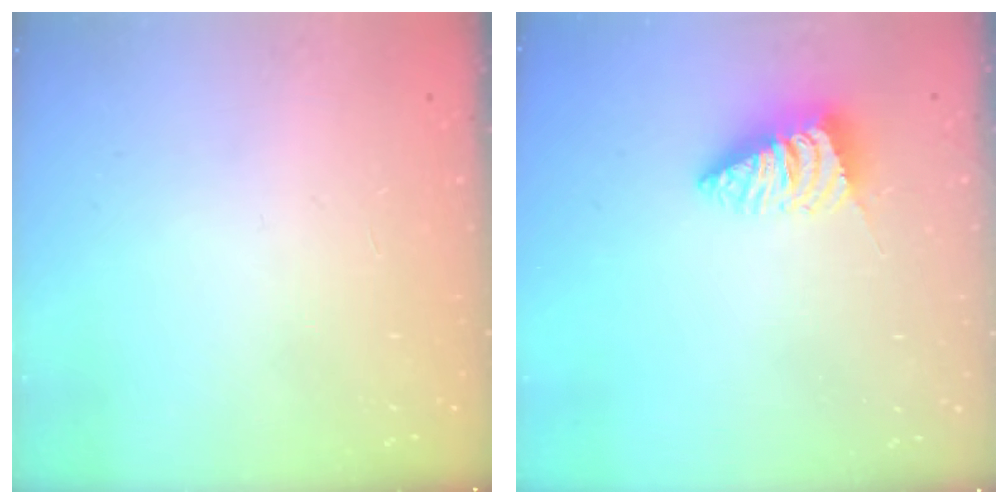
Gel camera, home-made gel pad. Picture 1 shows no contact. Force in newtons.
{"total": 2.8, "press": 2.8, "slide": 0.2}